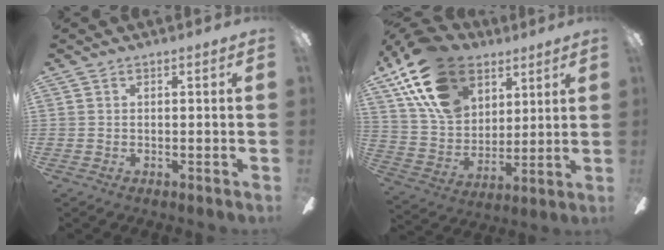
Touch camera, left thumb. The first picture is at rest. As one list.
[{"total": 21.4, "force": [12.0, 13.9, 11.0], "torque": [-0.234, -0.042, 0.224]}]